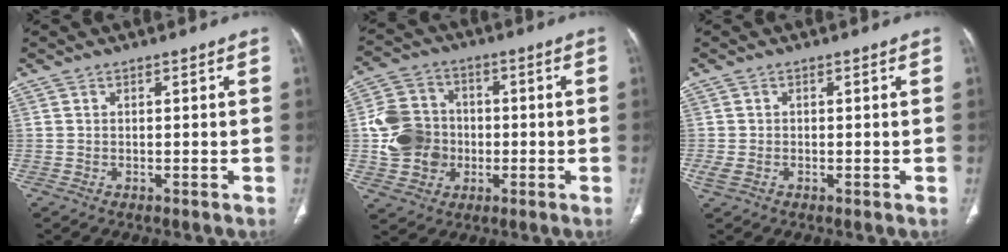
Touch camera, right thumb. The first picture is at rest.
{"total": 12.4, "force": [-1.1, 10.9, 5.9], "torque": [-0.094, 0.017, -0.022]}
{"total": 2.0, "force": [-0.6, 1.3, 1.5], "torque": [-0.041, 0.002, -0.009]}